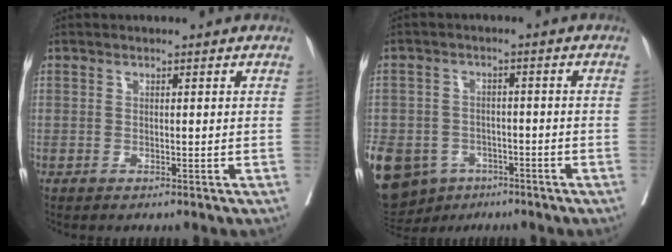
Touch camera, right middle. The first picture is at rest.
{"total": 19.1, "force": [-9.6, 14.4, 8.0], "torque": [-0.245, -0.010, -0.138]}